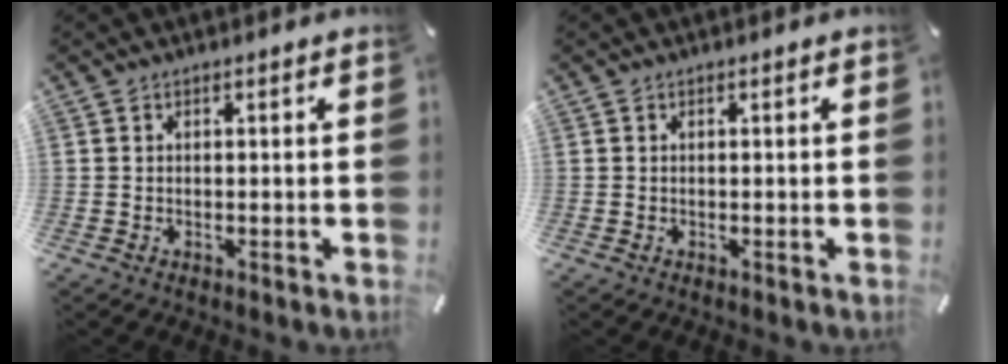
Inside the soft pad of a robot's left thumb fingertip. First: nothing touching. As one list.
[{"total": 0.0}]